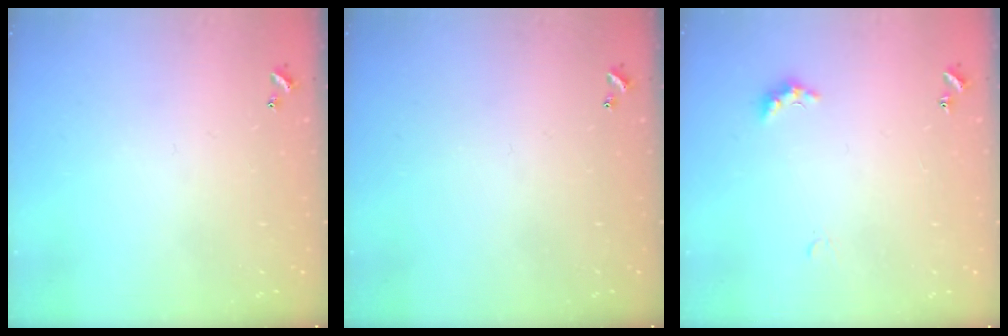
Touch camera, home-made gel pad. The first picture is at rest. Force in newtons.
{"total": 0.0}
{"total": 2.4, "press": 2.3, "slide": 0.6}